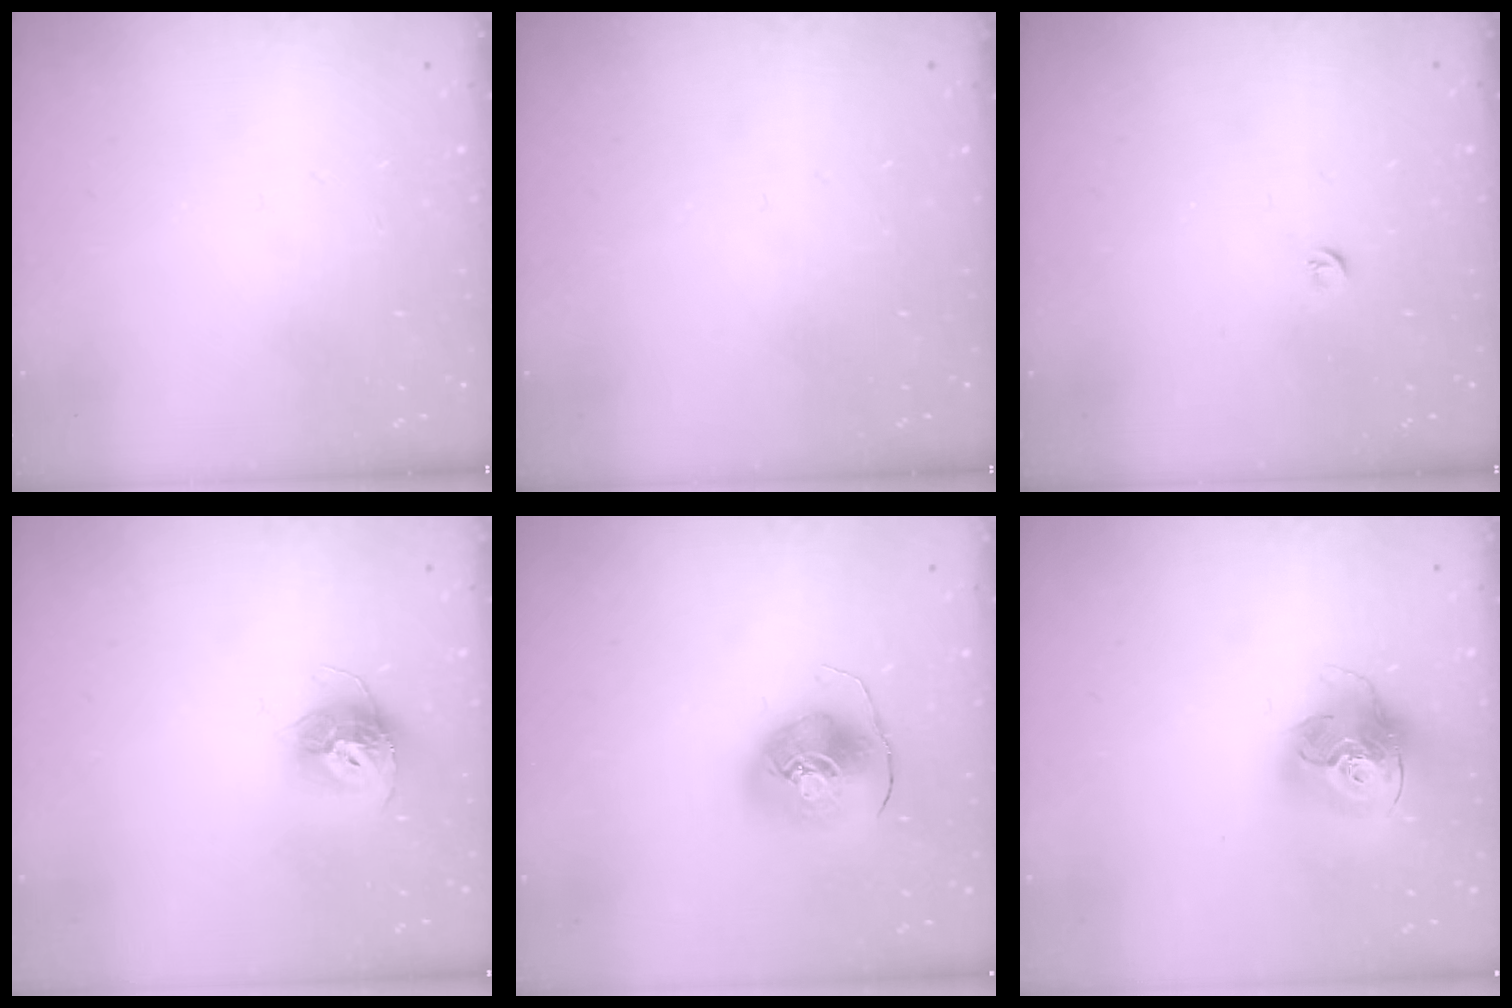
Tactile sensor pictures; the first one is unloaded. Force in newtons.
{"total": 0.0}
{"total": 3.4, "press": 3.3, "slide": 0.6}
{"total": 11.2, "press": 11.2, "slide": 0.8}
{"total": 9.3, "press": 9.2, "slide": 1.0}
{"total": 16.1, "press": 16.0, "slide": 1.6}